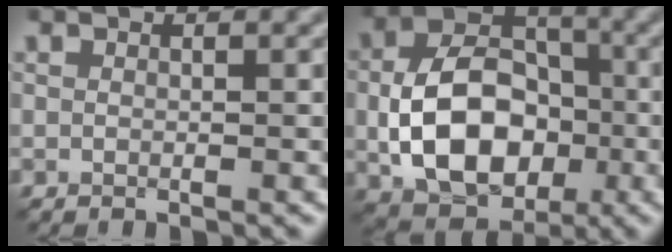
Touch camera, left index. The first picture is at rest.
{"total": 10.3, "force": [-1.8, 7.2, 7.2], "torque": [-0.135, 0.002, -0.029]}